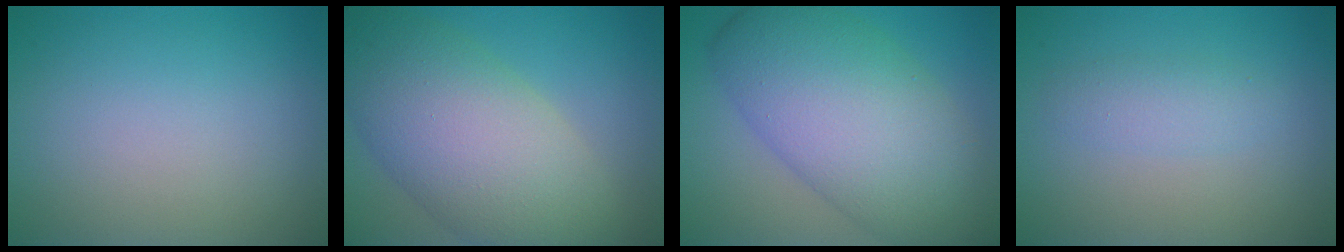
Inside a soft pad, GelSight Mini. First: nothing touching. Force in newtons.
{"total": 10.7, "press": 10.7, "slide": 0.4}
{"total": 11.4, "press": 11.4, "slide": 0.3}
{"total": 1.9, "press": 1.9, "slide": 0.0}